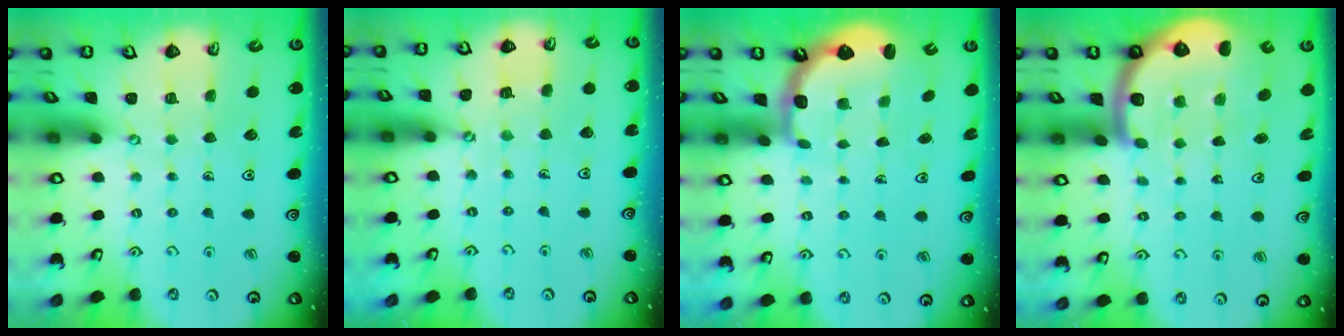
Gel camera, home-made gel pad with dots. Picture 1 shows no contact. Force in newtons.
{"total": 2.3, "press": 2.2, "slide": 0.3}
{"total": 2.5, "press": 2.1, "slide": 1.4}
{"total": 8.0, "press": 7.8, "slide": 2.0}